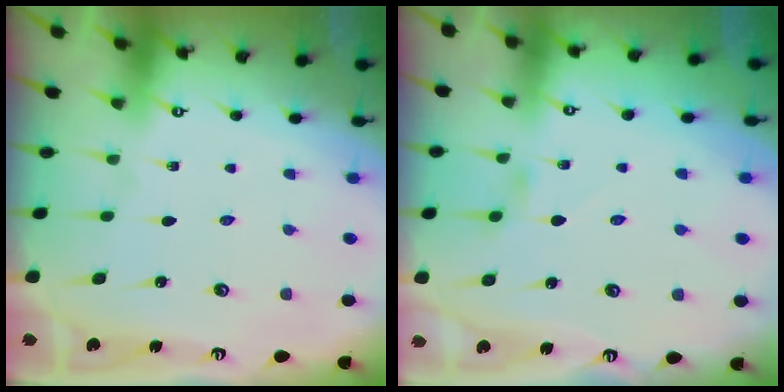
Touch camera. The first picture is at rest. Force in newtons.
{"total": 1.6, "press": 1.6, "slide": 0.4}